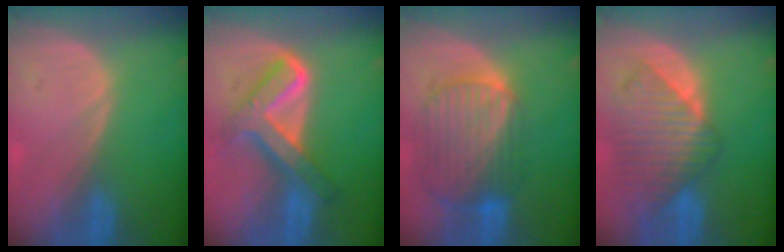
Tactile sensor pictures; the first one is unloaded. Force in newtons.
{"total": 8.4, "press": 8.4, "slide": 0.7}
{"total": 10.3, "press": 8.7, "slide": 5.6}
{"total": 9.7, "press": 8.5, "slide": 4.6}